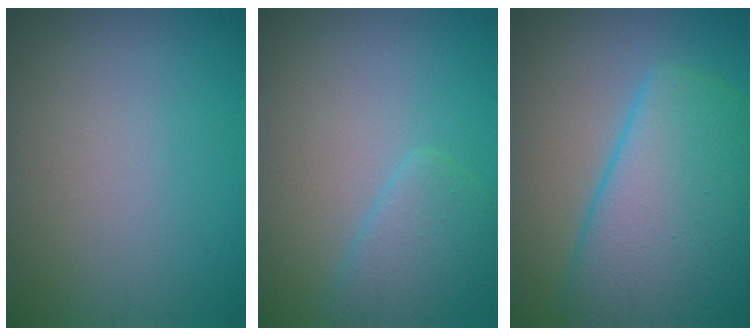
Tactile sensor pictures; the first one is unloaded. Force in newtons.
{"total": 2.9, "press": 2.9, "slide": 0.1}
{"total": 11.6, "press": 11.6, "slide": 0.4}